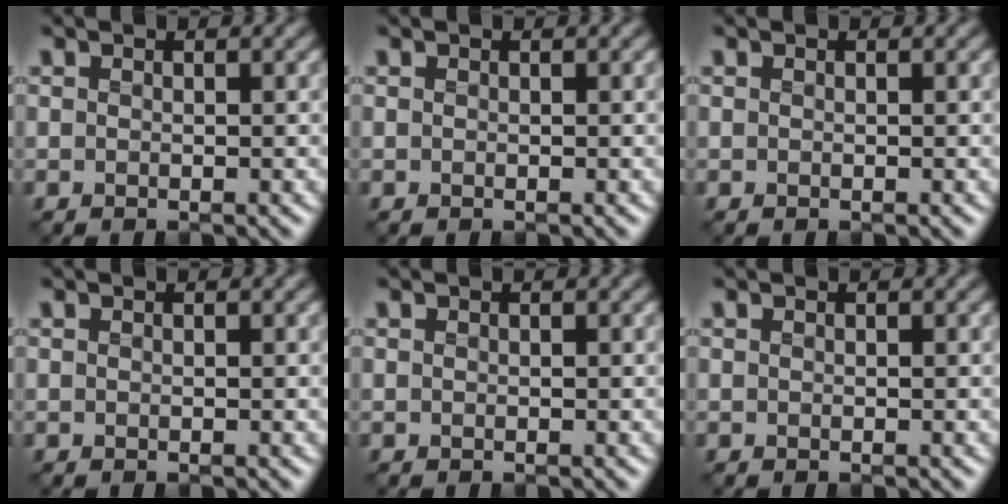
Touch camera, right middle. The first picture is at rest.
{"total": 0.0}
{"total": 0.0}
{"total": 0.0}
{"total": 0.0}
{"total": 0.0}